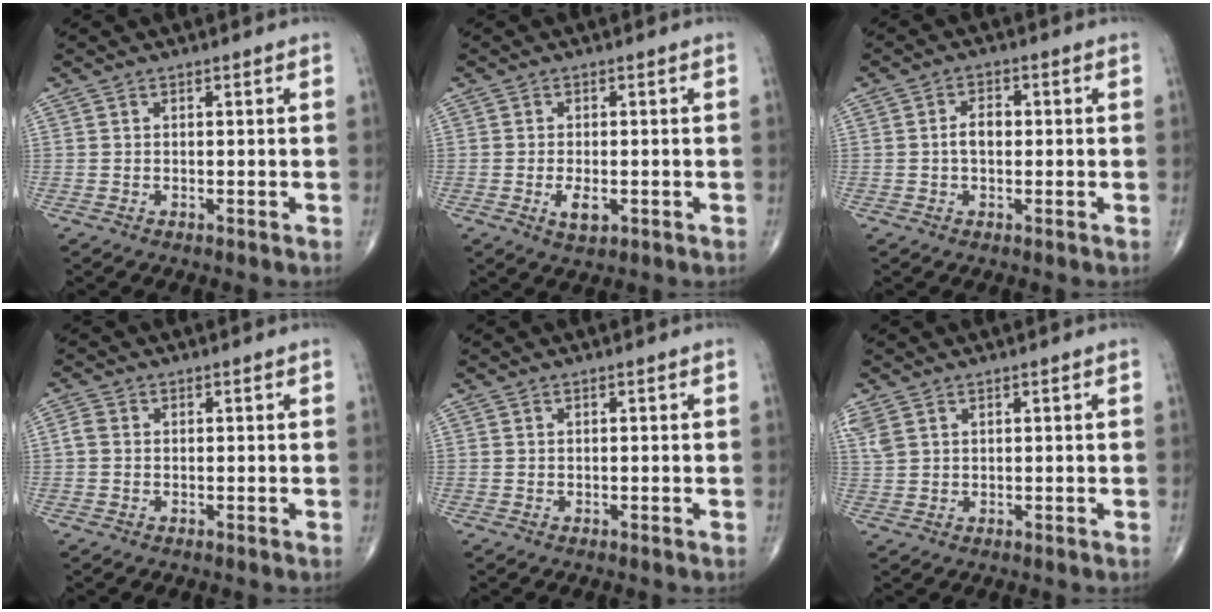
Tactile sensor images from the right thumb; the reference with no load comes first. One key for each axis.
{"total": 3.5, "fx": -1.0, "fy": 1.7, "fz": 2.9, "tx": -0.052, "ty": -0.004, "tz": -0.014}
{"total": 3.4, "fx": -0.1, "fy": 2.1, "fz": 2.7, "tx": -0.045, "ty": 0.011, "tz": -0.007}
{"total": 1.7, "fx": 0.0, "fy": 1.4, "fz": 1.0, "tx": -0.022, "ty": 0.003, "tz": -0.004}
{"total": 0.0}
{"total": 2.8, "fx": 1.6, "fy": 1.6, "fz": 1.7, "tx": -0.049, "ty": 0.008, "tz": 0.044}